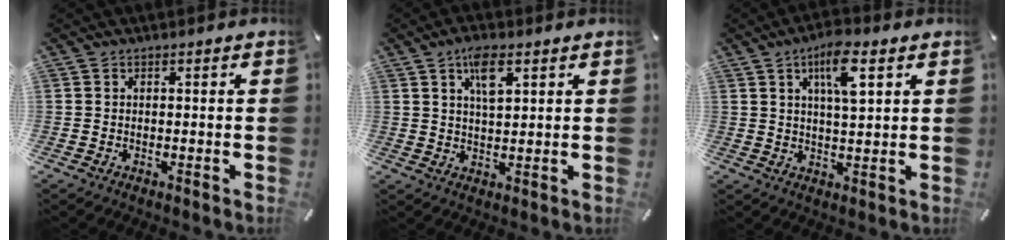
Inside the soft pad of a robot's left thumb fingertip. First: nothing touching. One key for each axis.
{"total": 8.0, "fx": 4.0, "fy": 3.5, "fz": 5.9, "tx": -0.102, "ty": -0.007, "tz": 0.068}
{"total": 8.1, "fx": 3.9, "fy": 2.3, "fz": 6.8, "tx": -0.117, "ty": -0.003, "tz": 0.061}